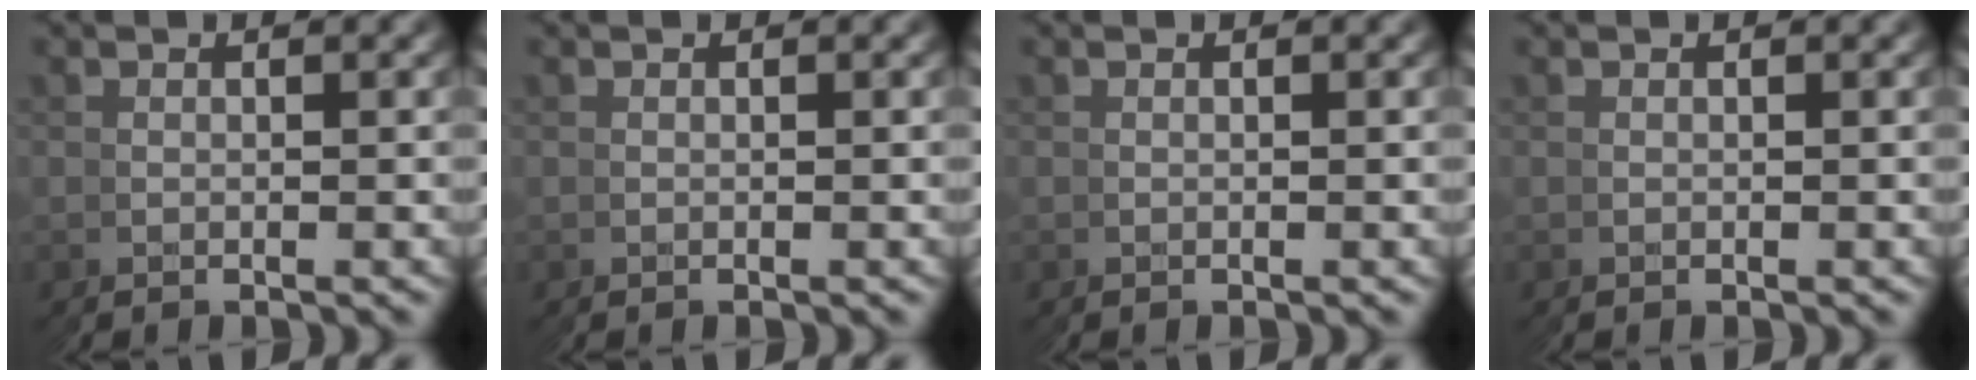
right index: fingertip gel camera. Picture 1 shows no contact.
{"total": 0.0}
{"total": 0.0}
{"total": 0.0}